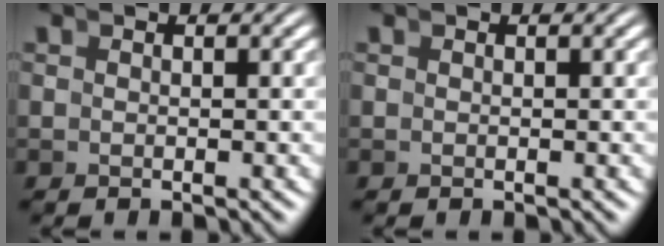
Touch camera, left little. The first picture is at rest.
{"total": 0.0}